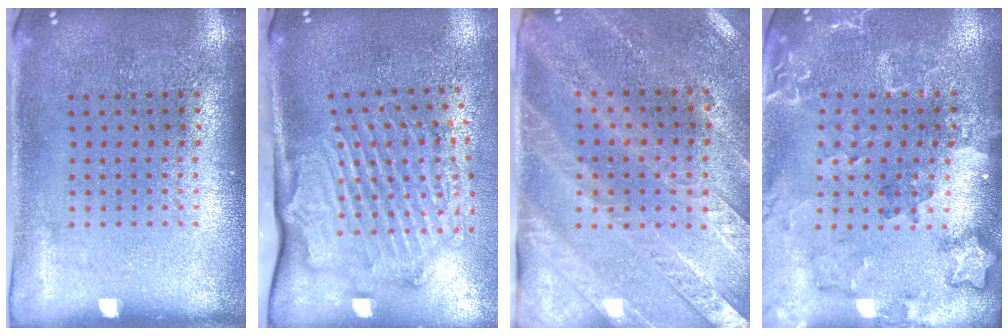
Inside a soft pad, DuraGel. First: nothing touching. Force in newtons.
{"total": 2.3, "press": 2.1, "slide": 0.7}
{"total": 2.7, "press": 2.5, "slide": 1.0}
{"total": 1.8, "press": 1.7, "slide": 0.4}